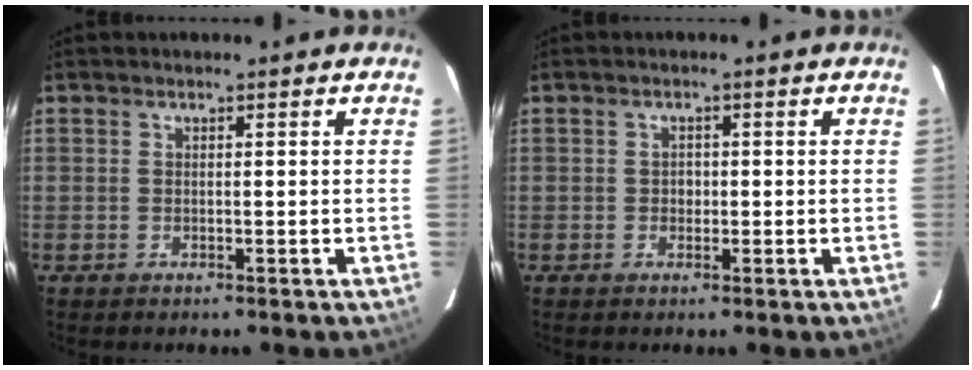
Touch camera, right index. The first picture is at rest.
{"total": 1.3, "force": [-0.3, 1.3, 0.3], "torque": [-0.003, 0.003, -0.003]}